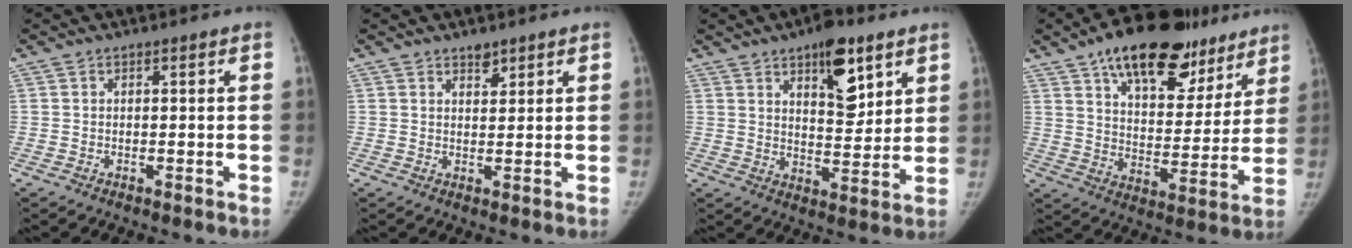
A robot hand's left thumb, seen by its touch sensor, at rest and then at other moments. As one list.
[{"total": 2.2, "force": [1.7, 1.1, 0.8], "torque": [-0.001, -0.012, 0.027]}, {"total": 11.7, "force": [6.5, 5.1, 8.2], "torque": [-0.090, -0.038, 0.101]}, {"total": 24.4, "force": [16.1, 11.9, 14.1], "torque": [-0.169, -0.035, 0.243]}]